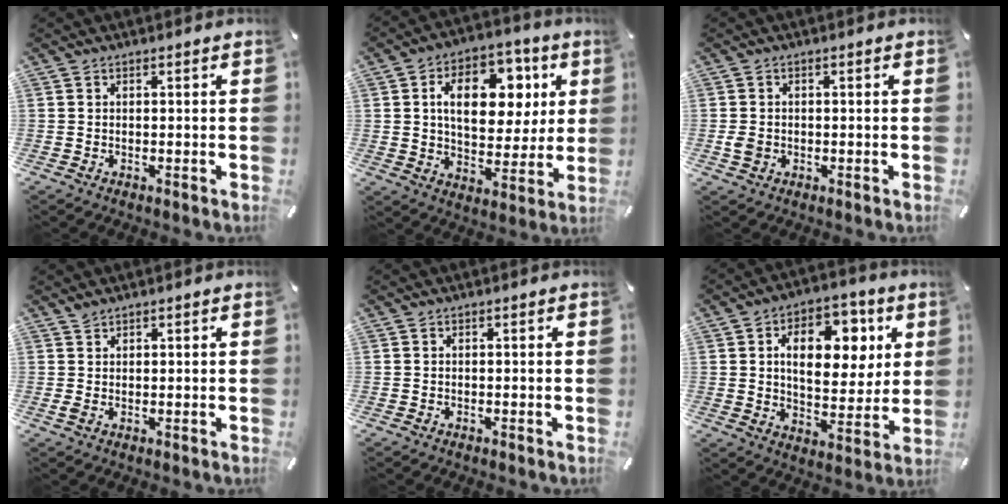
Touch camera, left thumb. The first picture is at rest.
{"total": 16.4, "force": [4.9, 10.9, 11.3], "torque": [-0.166, -0.004, 0.086]}
{"total": 2.4, "force": [-0.5, 2.0, 1.2], "torque": [-0.022, 0.004, -0.008]}
{"total": 0.9, "force": [0.7, 0.3, 0.4], "torque": [-0.011, 0.000, 0.013]}
{"total": 0.0}
{"total": 15.2, "force": [4.8, 9.9, 10.4], "torque": [-0.141, -0.009, 0.081]}